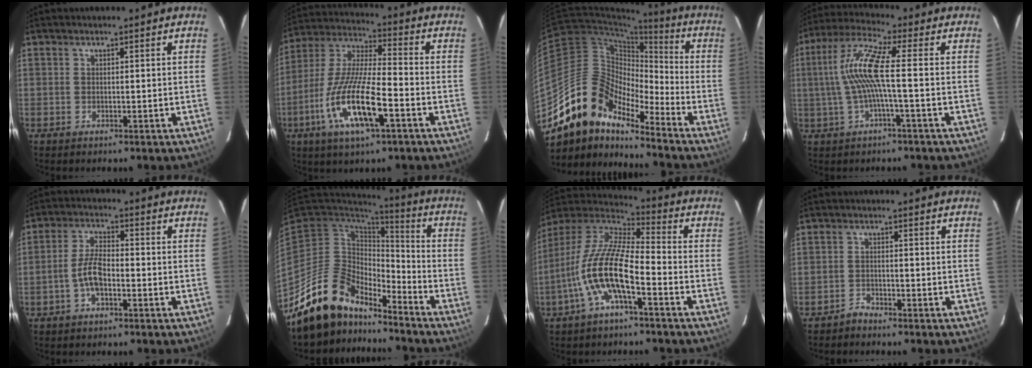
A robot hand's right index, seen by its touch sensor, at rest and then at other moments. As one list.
[{"total": 16.7, "force": [-6.8, 3.9, 14.7], "torque": [-0.307, -0.018, -0.134]}, {"total": 15.5, "force": [-13.0, 6.1, 5.9], "torque": [-0.102, 0.016, -0.256]}, {"total": 9.5, "force": [-0.6, 0.0, 9.5], "torque": [-0.192, 0.007, -0.009]}, {"total": 5.7, "force": [-2.1, 2.2, 4.8], "torque": [-0.104, 0.011, -0.040]}, {"total": 15.6, "force": [-13.4, 6.5, 4.6], "torque": [-0.112, 0.010, -0.237]}, {"total": 14.6, "force": [-5.6, 3.7, 12.9], "torque": [-0.257, -0.002, -0.113]}, {"total": 1.8, "force": [-1.7, 0.5, -0.1], "torque": [0.002, 0.004, -0.035]}]